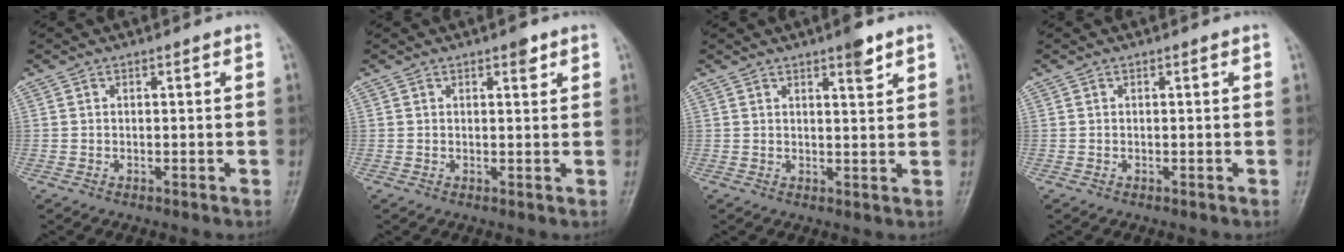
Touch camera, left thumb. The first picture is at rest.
{"total": 2.0, "force": [1.3, 0.8, 1.3], "torque": [-0.012, -0.005, 0.015]}
{"total": 3.6, "force": [2.5, 0.7, 2.6], "torque": [-0.032, -0.015, 0.035]}
{"total": 0.0}